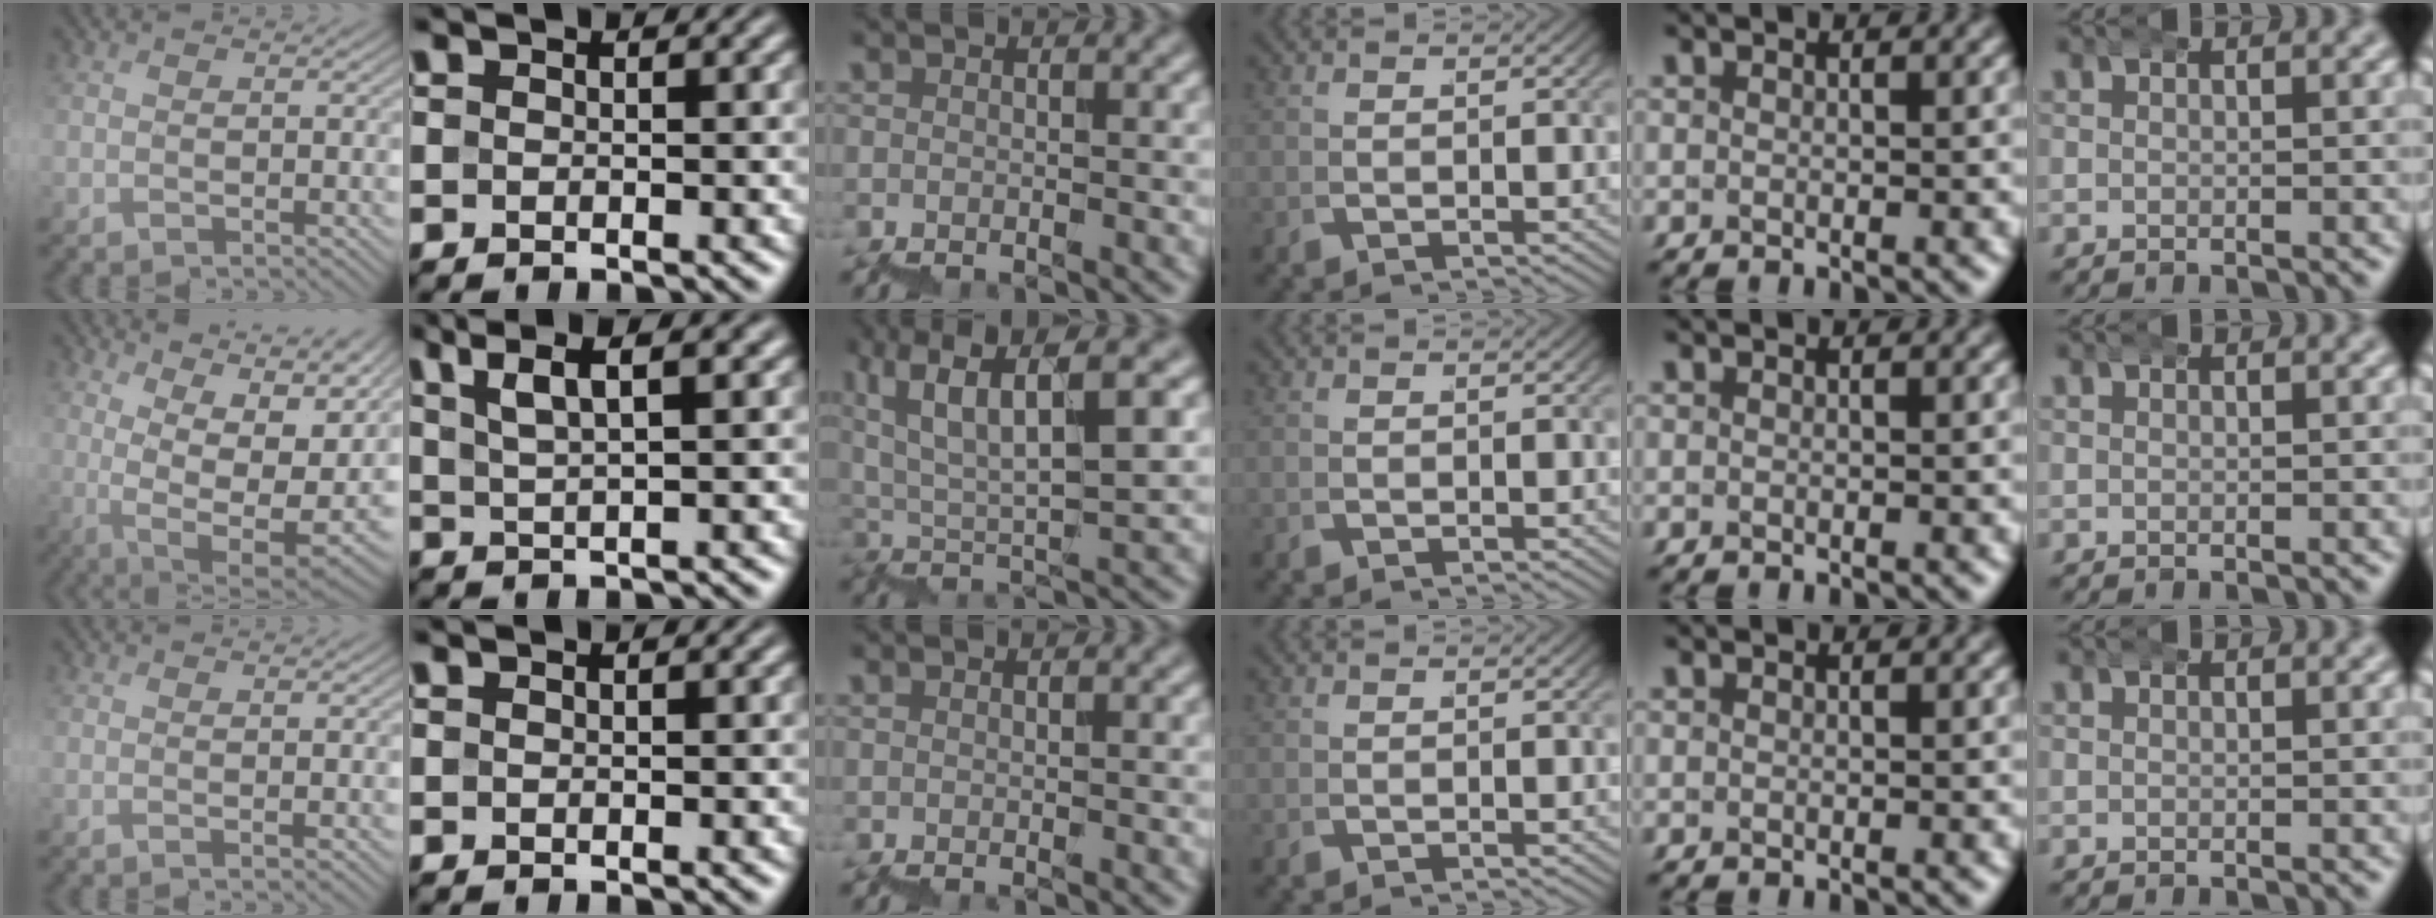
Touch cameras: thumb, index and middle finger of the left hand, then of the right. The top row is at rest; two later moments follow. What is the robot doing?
{"motion": "wrap", "object": "bubble wrap"}